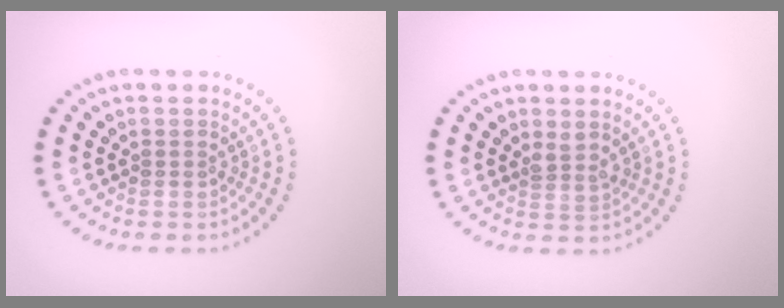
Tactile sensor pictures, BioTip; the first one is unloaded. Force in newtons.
{"total": 1.3, "press": 1.0, "slide": 0.8}